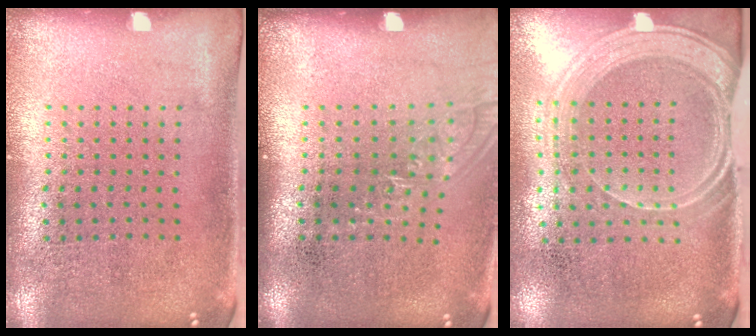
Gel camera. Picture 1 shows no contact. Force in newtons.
{"total": 1.1, "press": 1.0, "slide": 0.5}
{"total": 1.9, "press": 1.7, "slide": 0.9}